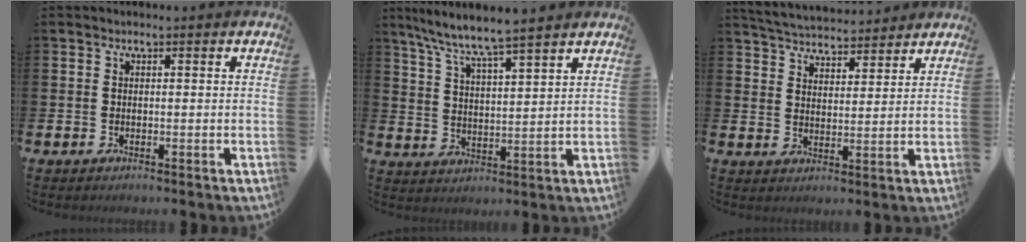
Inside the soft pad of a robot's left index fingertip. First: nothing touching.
{"total": 6.7, "force": [6.4, -0.5, 2.0], "torque": [-0.066, -0.041, 0.109]}
{"total": 5.0, "force": [5.0, 0.8, 0.2], "torque": [-0.028, -0.027, 0.090]}